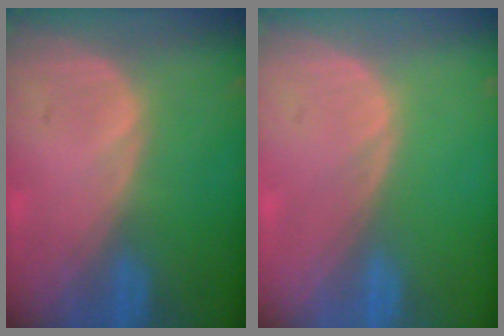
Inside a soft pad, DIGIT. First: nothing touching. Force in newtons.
{"total": 0.0}